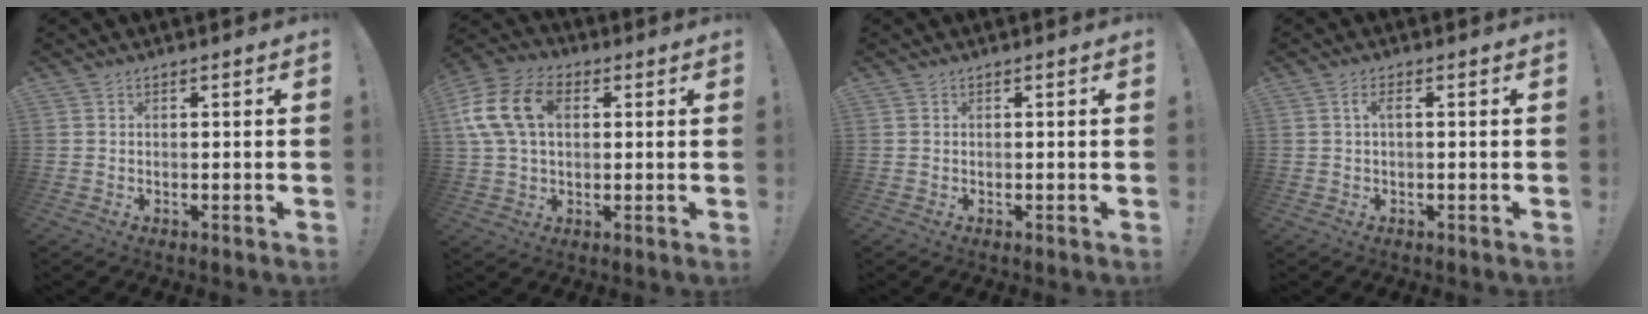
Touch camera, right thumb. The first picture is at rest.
{"total": 15.9, "force": [3.4, 10.9, 11.1], "torque": [-0.224, 0.010, 0.063]}
{"total": 0.0}
{"total": 2.5, "force": [0.3, 0.6, 2.4], "torque": [-0.048, 0.008, 0.002]}